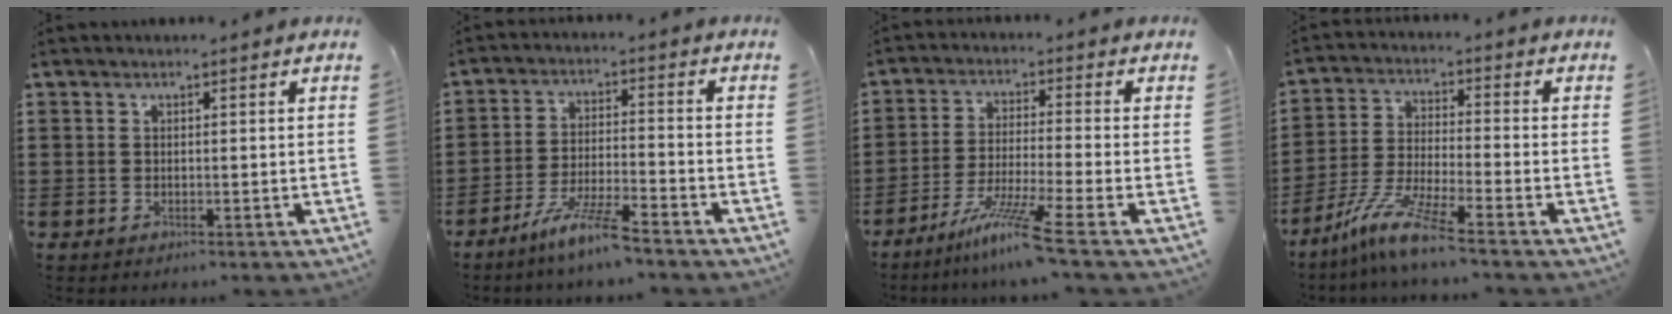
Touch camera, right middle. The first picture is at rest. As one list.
[{"total": 7.0, "force": [-5.8, 0.0, 4.0], "torque": [-0.088, -0.012, -0.111]}, {"total": 8.2, "force": [-5.7, -0.8, 5.8], "torque": [-0.120, -0.021, -0.113]}, {"total": 8.5, "force": [-6.6, 0.0, 5.3], "torque": [-0.125, -0.016, -0.135]}]